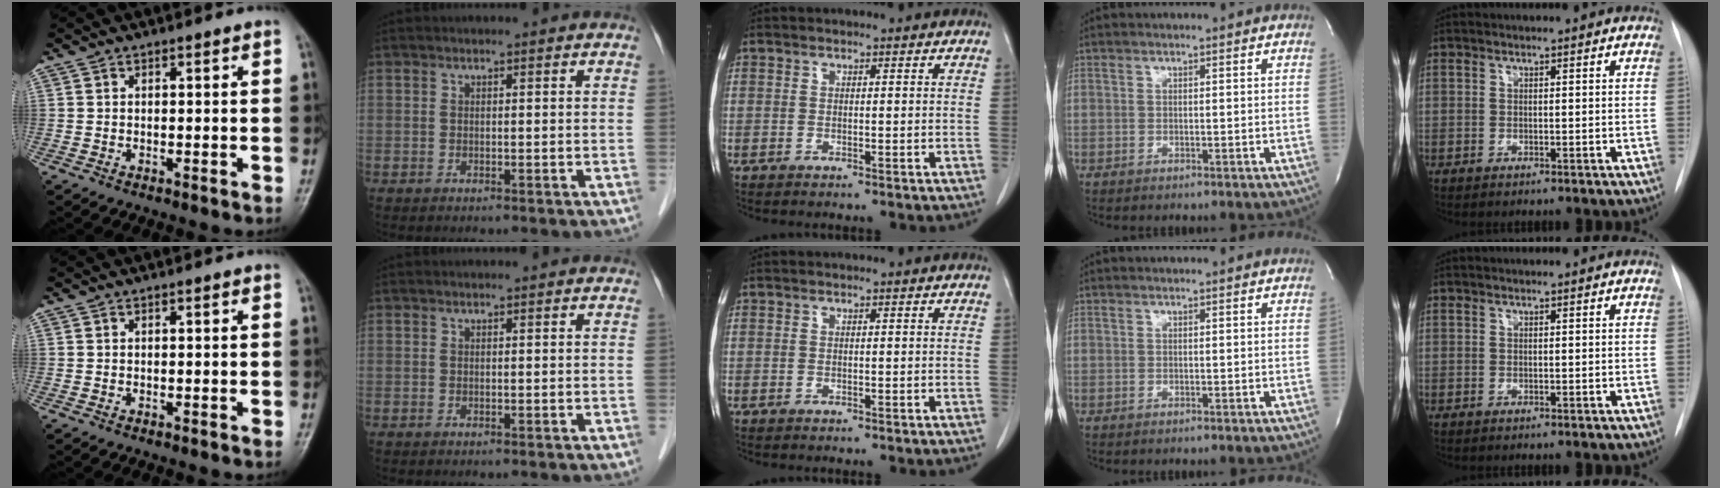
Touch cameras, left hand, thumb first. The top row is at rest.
{}